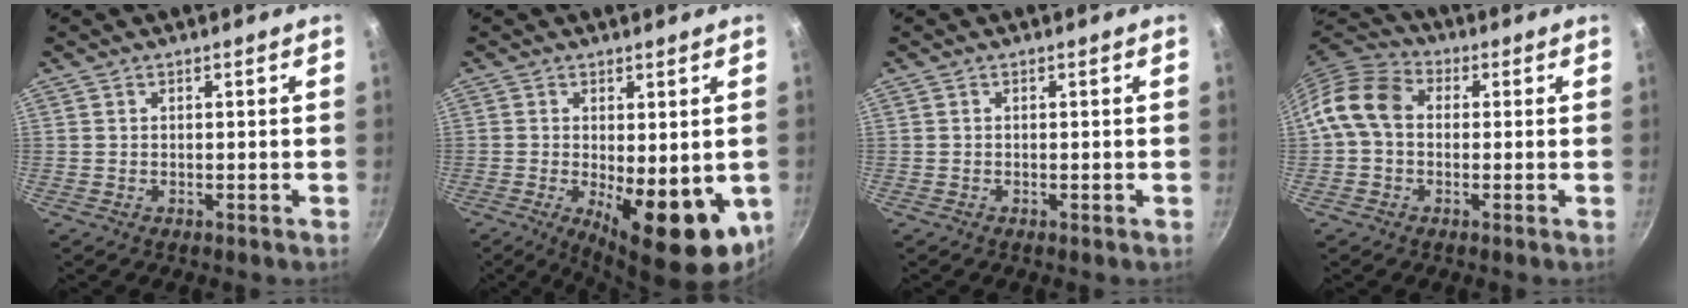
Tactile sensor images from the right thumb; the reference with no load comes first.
{"total": 14.1, "force": [-2.7, 5.4, 12.7], "torque": [-0.151, -0.016, -0.022]}
{"total": 0.0}
{"total": 9.4, "force": [0.4, 7.2, 6.0], "torque": [-0.096, 0.025, -0.014]}